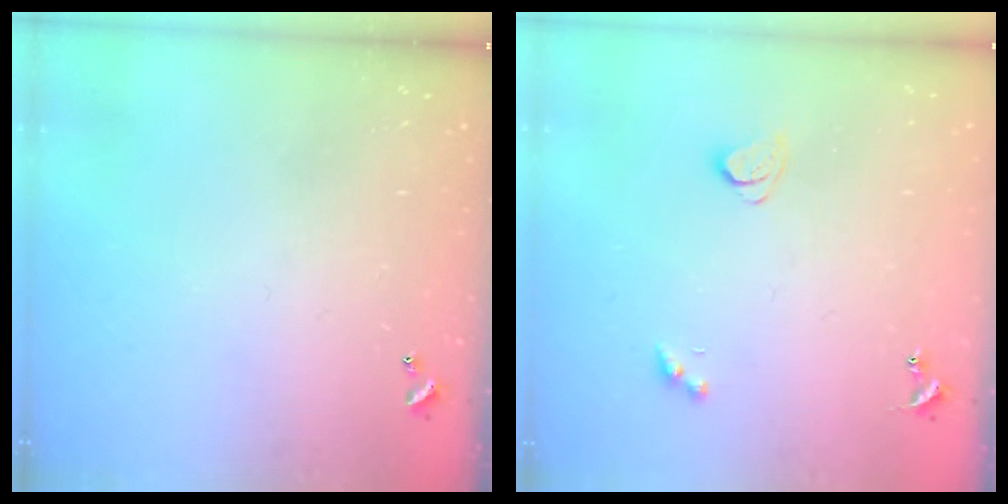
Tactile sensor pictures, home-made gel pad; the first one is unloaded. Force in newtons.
{"total": 2.1, "press": 2.1, "slide": 0.4}